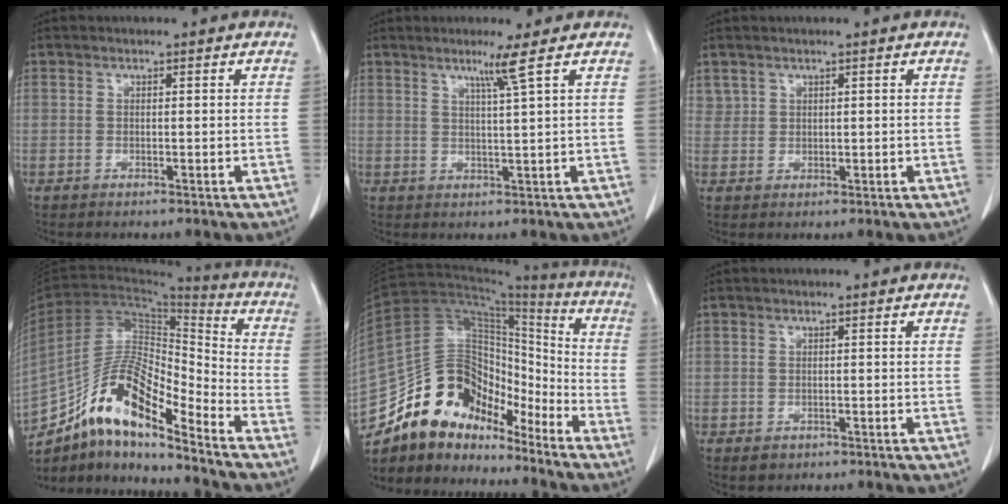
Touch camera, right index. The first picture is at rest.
{"total": 3.4, "force": [1.9, -1.4, 2.4], "torque": [-0.048, -0.011, 0.041]}
{"total": 1.6, "force": [1.1, 1.2, 0.2], "torque": [0.002, 0.002, 0.023]}
{"total": 15.2, "force": [-11.0, 3.3, 9.9], "torque": [-0.172, 0.032, -0.193]}
{"total": 17.2, "force": [-13.5, 7.7, 7.2], "torque": [-0.112, 0.078, -0.238]}
{"total": 1.7, "force": [-0.8, 1.4, 0.5], "torque": [-0.008, 0.001, -0.006]}